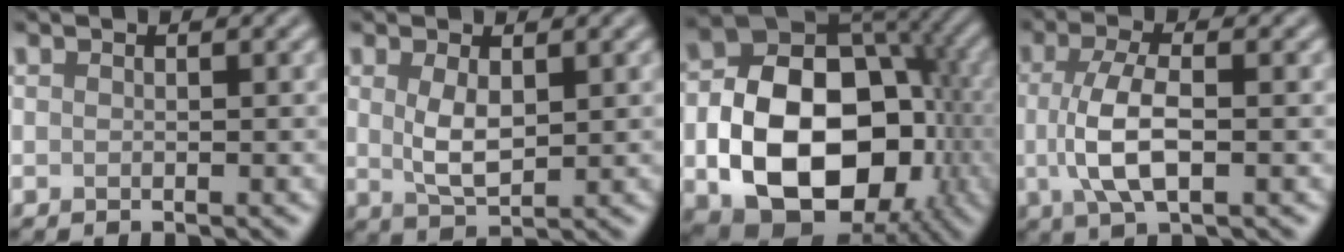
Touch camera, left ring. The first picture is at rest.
{"total": 3.1, "force": [0.7, 1.4, 2.7], "torque": [-0.060, -0.004, 0.018]}
{"total": 15.4, "force": [-3.3, 10.7, 10.6], "torque": [-0.155, -0.020, -0.061]}
{"total": 5.3, "force": [-0.3, 2.0, 4.9], "torque": [-0.104, -0.001, -0.008]}